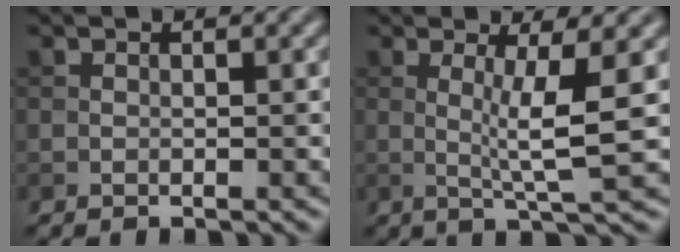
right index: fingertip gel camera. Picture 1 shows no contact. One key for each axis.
{"total": 4.6, "fx": 0.5, "fy": 0.5, "fz": 4.6, "tx": -0.084, "ty": -0.008, "tz": 0.013}